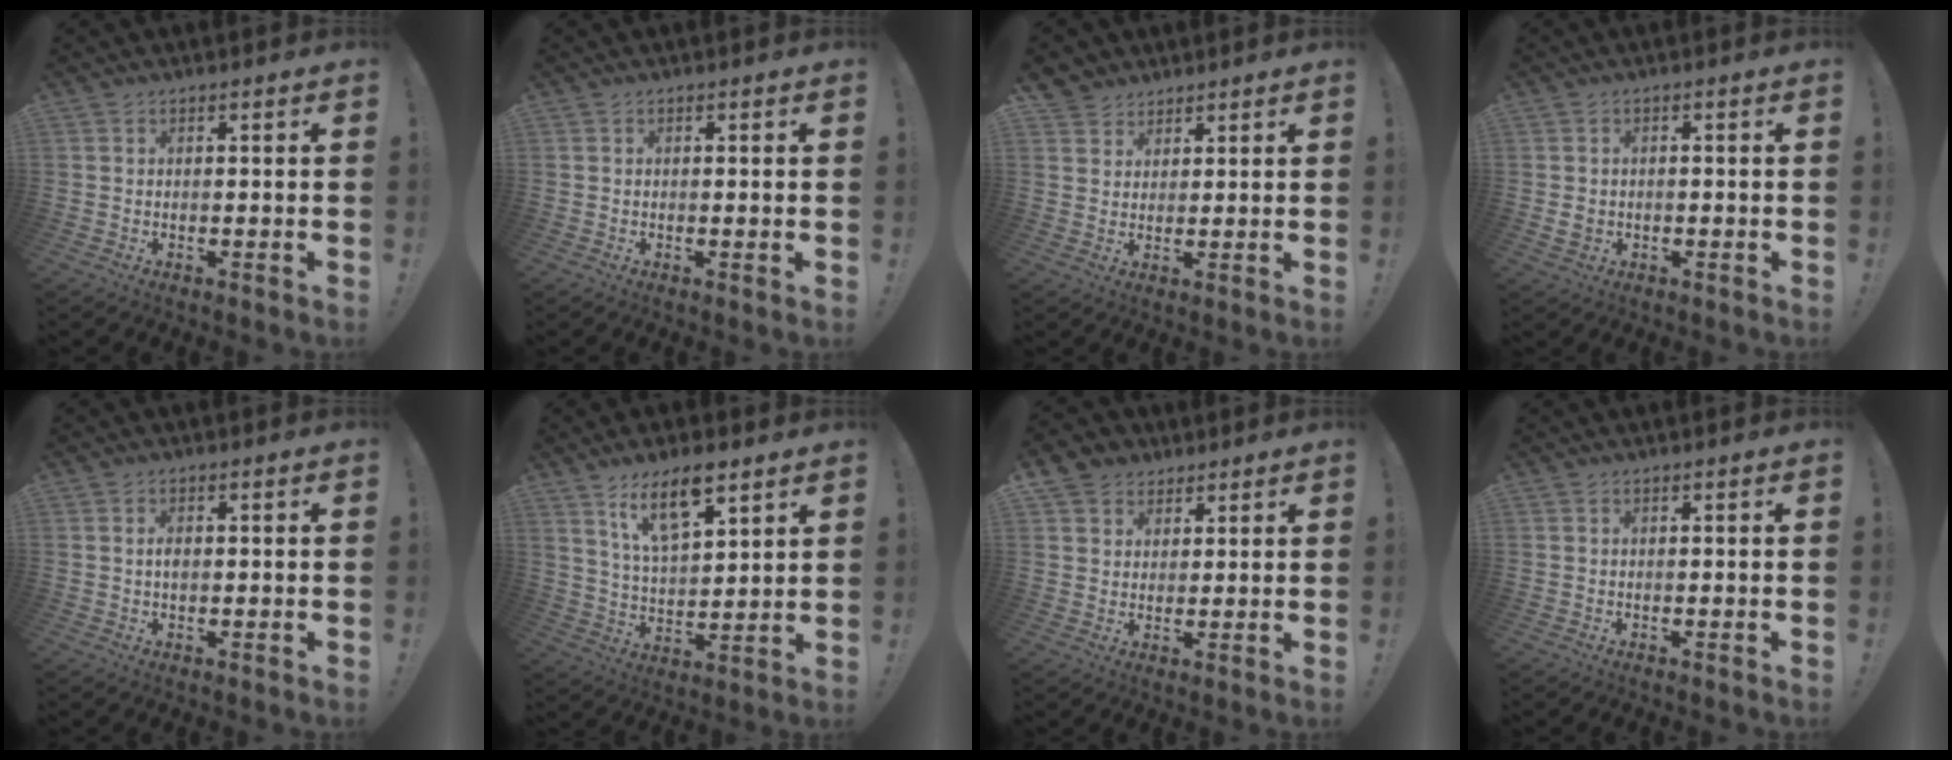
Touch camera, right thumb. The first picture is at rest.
{"total": 0.6, "force": [0.1, -0.2, 0.6], "torque": [-0.006, -0.004, 0.001]}
{"total": 4.4, "force": [3.3, 2.9, 0.0], "torque": [0.004, -0.026, 0.062]}
{"total": 2.2, "force": [-0.5, 1.8, 1.1], "torque": [-0.012, 0.003, -0.008]}
{"total": 1.3, "force": [-0.1, 1.0, 0.8], "torque": [-0.024, 0.007, -0.001]}
{"total": 12.4, "force": [8.1, 4.7, 8.1], "torque": [-0.137, -0.038, 0.141]}
{"total": 6.2, "force": [3.5, 5.0, 1.1], "torque": [-0.010, -0.022, 0.068]}
{"total": 0.0}